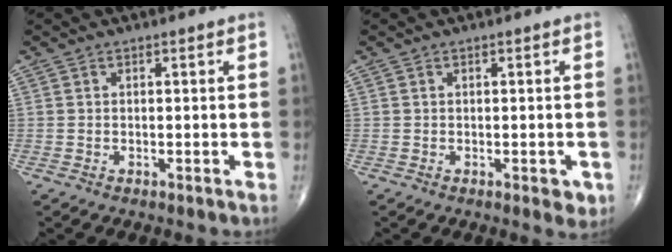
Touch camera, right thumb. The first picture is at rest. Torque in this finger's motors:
{"motor_torque": [-0.02, 0.84, -0.06, -0.01, 0.07]}